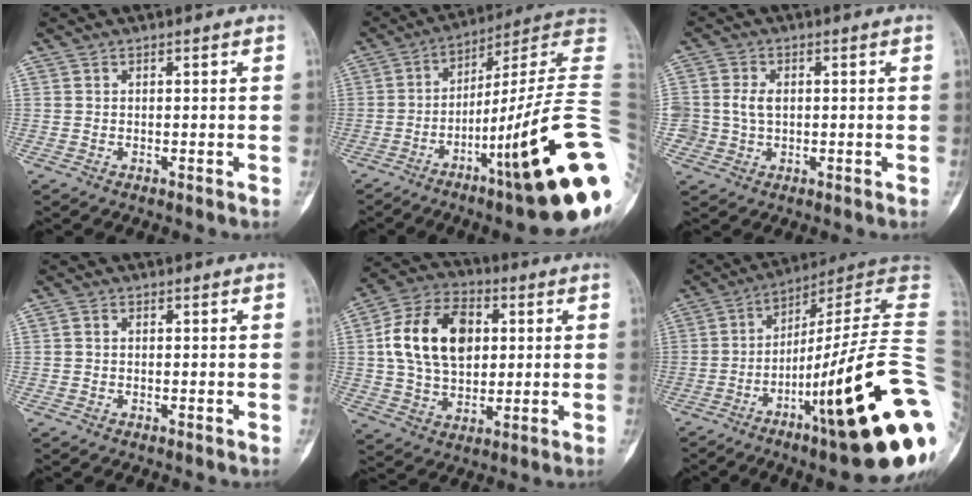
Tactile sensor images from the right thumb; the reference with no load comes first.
{"total": 28.5, "force": [-7.2, 3.3, 27.4], "torque": [-0.326, 0.034, -0.113]}
{"total": 4.0, "force": [0.1, 3.1, 2.5], "torque": [-0.044, 0.004, 0.006]}
{"total": 0.6, "force": [0.0, 0.5, 0.4], "torque": [-0.007, 0.001, -0.005]}
{"total": 17.0, "force": [3.0, 11.5, 12.2], "torque": [-0.194, 0.010, 0.050]}
{"total": 30.1, "force": [-7.1, 4.0, 29.0], "torque": [-0.342, 0.029, -0.112]}